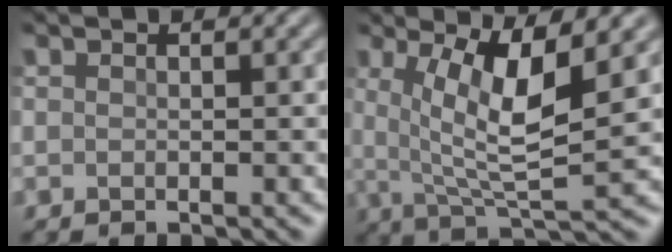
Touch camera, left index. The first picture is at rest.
{"total": 7.0, "force": [1.6, 1.7, 6.6], "torque": [-0.122, -0.011, 0.029]}